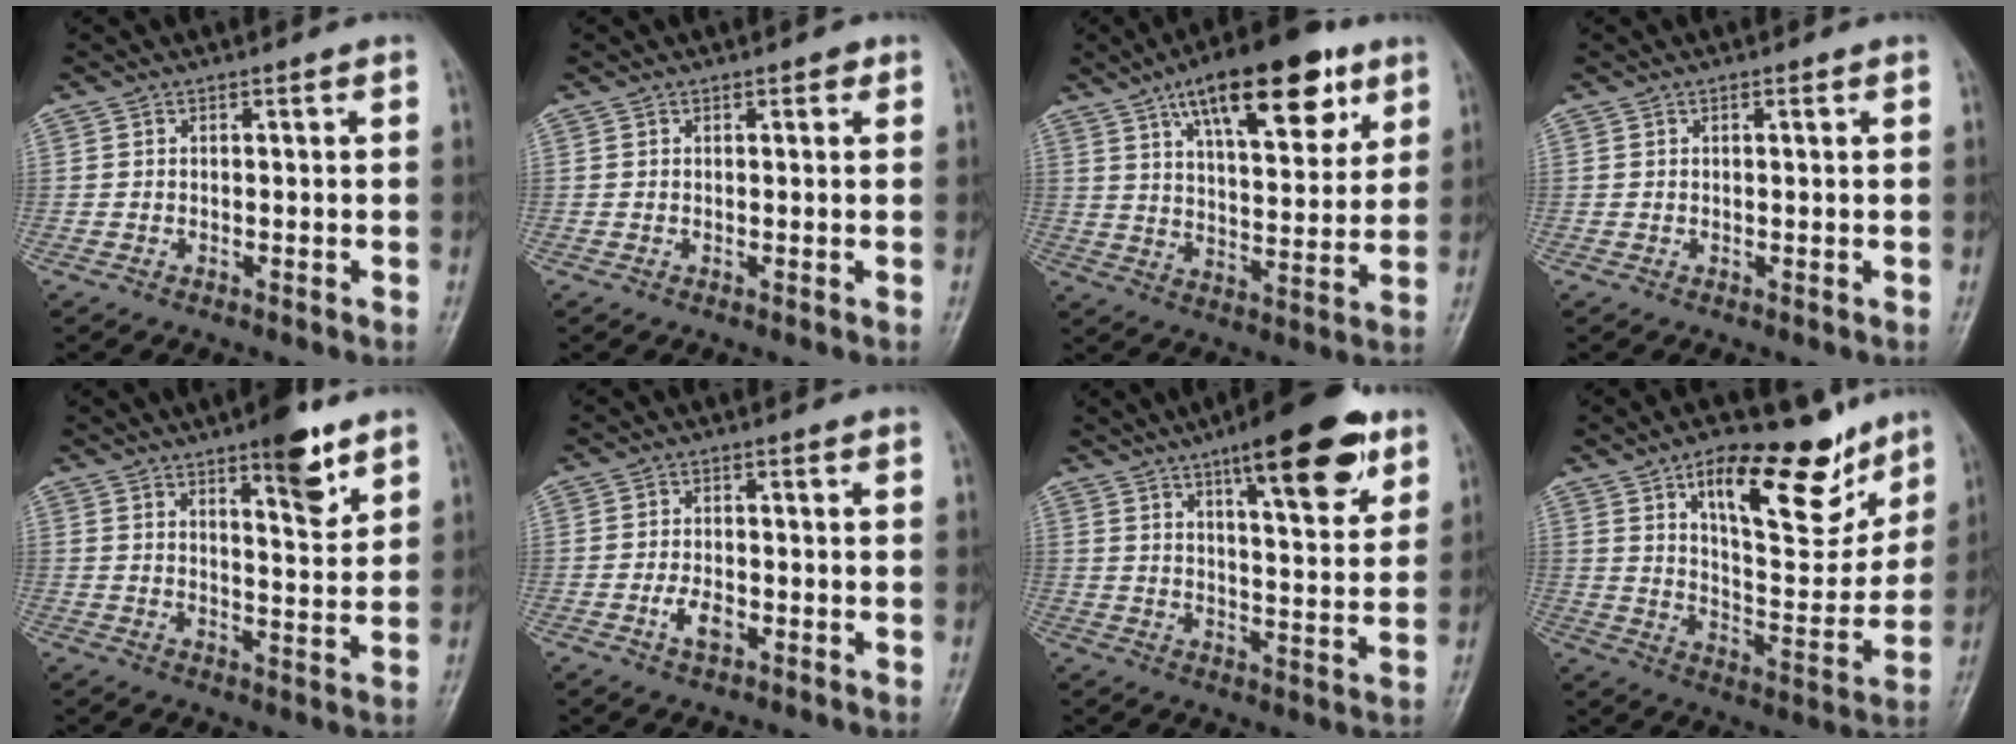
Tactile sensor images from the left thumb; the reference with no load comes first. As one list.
[{"total": 1.2, "force": [0.7, 0.7, 0.7], "torque": [-0.001, -0.001, 0.005]}, {"total": 20.2, "force": [10.9, 8.0, 15.0], "torque": [-0.193, -0.031, 0.173]}, {"total": 0.7, "force": [0.4, 0.2, 0.5], "torque": [-0.010, -0.001, 0.005]}, {"total": 8.8, "force": [5.6, 2.4, 6.3], "torque": [-0.074, -0.036, 0.081]}, {"total": 3.6, "force": [-1.4, 2.0, 2.7], "torque": [-0.049, 0.005, -0.024]}, {"total": 16.9, "force": [9.8, 4.8, 12.9], "torque": [-0.156, -0.040, 0.142]}, {"total": 20.6, "force": [12.2, 8.2, 14.3], "torque": [-0.162, -0.068, 0.197]}]